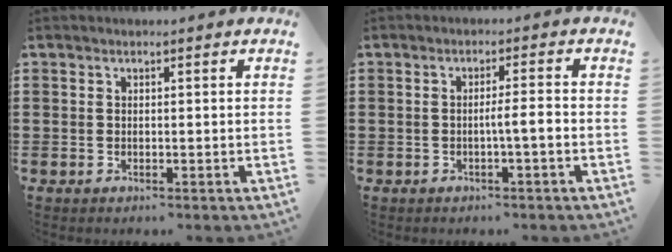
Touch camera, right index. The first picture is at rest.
{"total": 2.8, "force": [-0.8, 0.1, 2.7], "torque": [-0.048, -0.001, -0.016]}